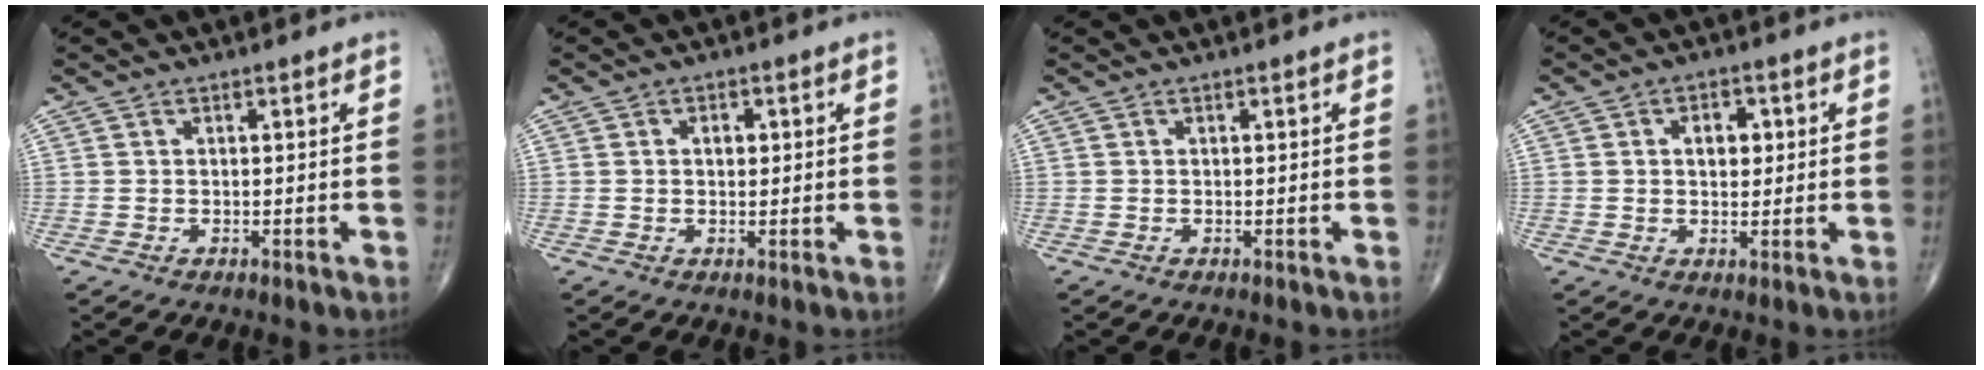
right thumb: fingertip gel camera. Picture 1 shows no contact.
{"total": 1.9, "force": [0.5, 1.3, 1.3], "torque": [-0.013, 0.001, 0.005]}
{"total": 0.0}
{"total": 4.5, "force": [1.0, 2.9, 3.2], "torque": [-0.029, 0.000, 0.014]}